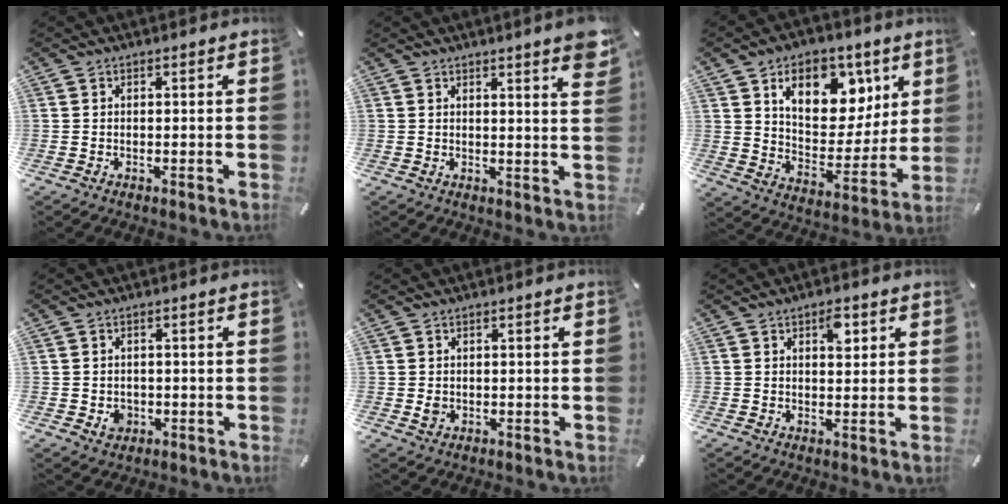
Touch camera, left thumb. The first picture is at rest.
{"total": 4.5, "force": [2.8, 0.3, 3.5], "torque": [-0.048, -0.019, 0.044]}
{"total": 16.2, "force": [8.8, 10.4, 8.9], "torque": [-0.129, -0.041, 0.152]}
{"total": 3.3, "force": [-0.8, 2.8, 1.5], "torque": [-0.009, -0.002, -0.018]}
{"total": 1.7, "force": [-0.1, 1.5, 0.8], "torque": [-0.009, 0.000, -0.004]}
{"total": 4.3, "force": [1.8, 2.2, 3.2], "torque": [-0.036, -0.006, 0.022]}